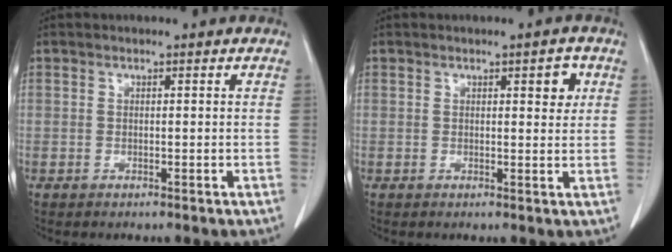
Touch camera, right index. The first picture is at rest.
{"total": 2.7, "force": [1.1, 0.8, 2.3], "torque": [-0.027, -0.002, 0.015]}